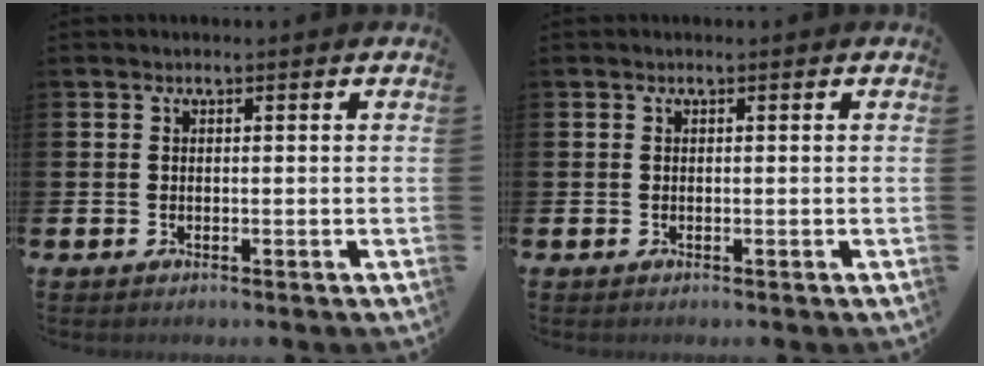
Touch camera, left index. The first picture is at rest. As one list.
[{"total": 0.0}]